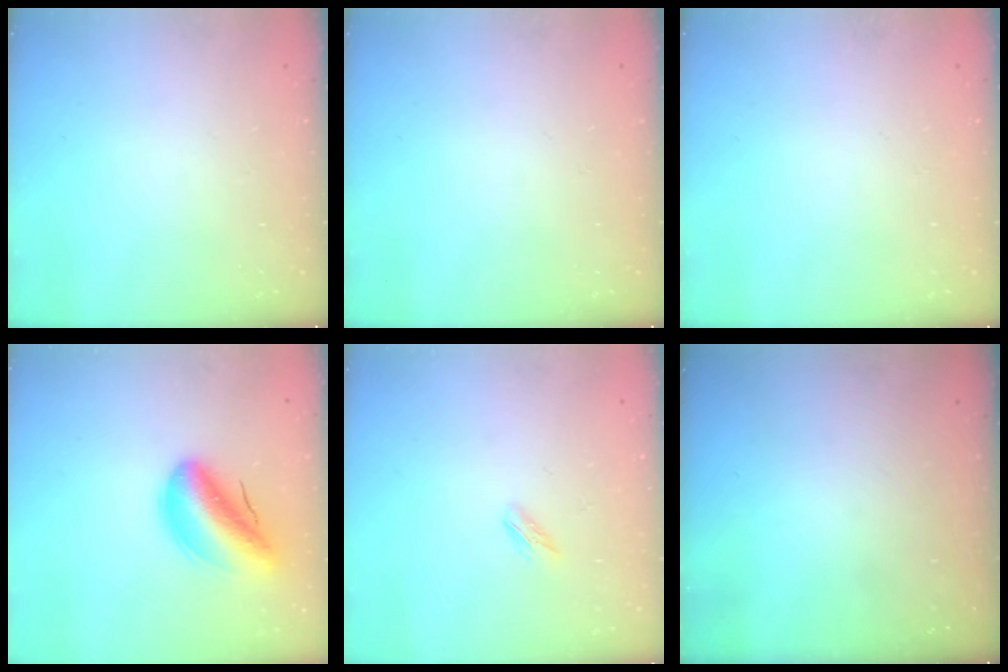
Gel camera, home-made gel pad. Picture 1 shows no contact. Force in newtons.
{"total": 0.0}
{"total": 0.0}
{"total": 12.9, "press": 12.3, "slide": 3.8}
{"total": 2.2, "press": 2.1, "slide": 0.7}
{"total": 0.0}